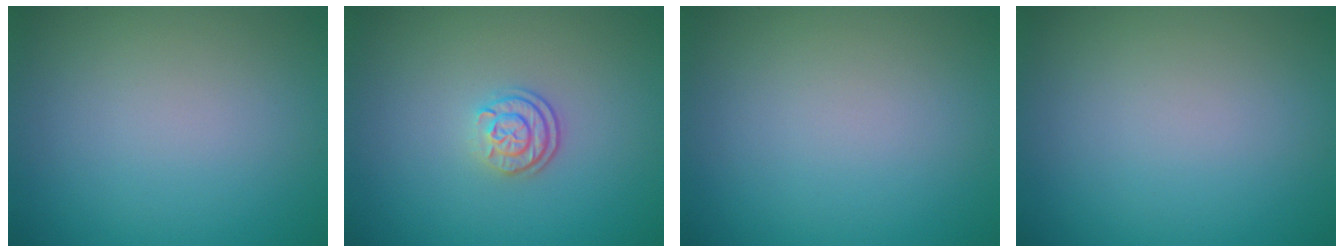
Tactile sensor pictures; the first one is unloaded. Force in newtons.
{"total": 2.3, "press": 1.9, "slide": 1.4}
{"total": 0.0}
{"total": 0.0}